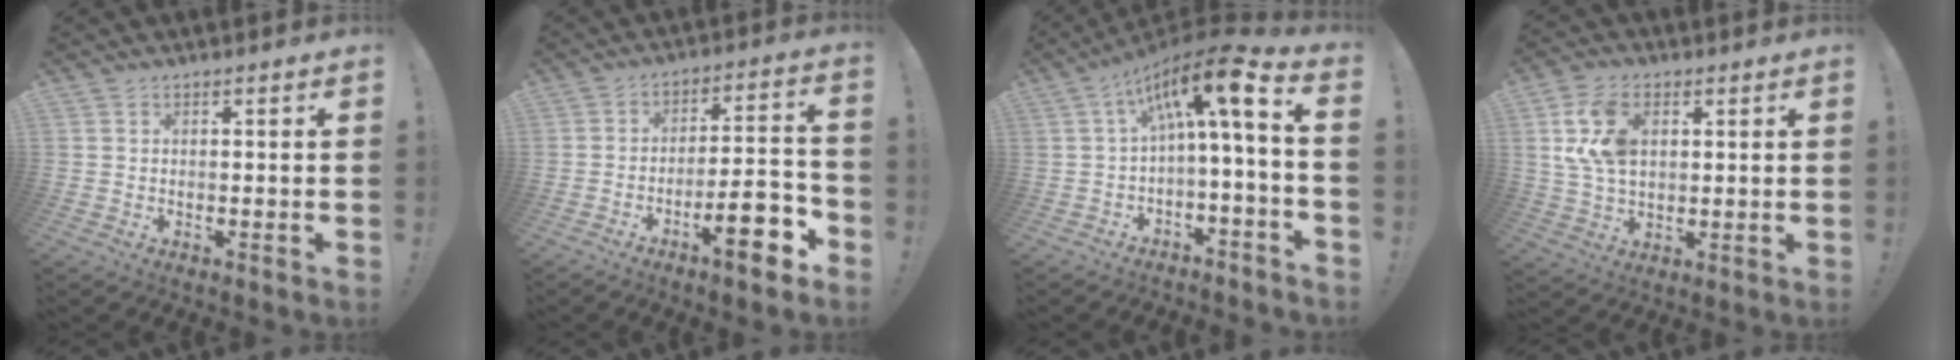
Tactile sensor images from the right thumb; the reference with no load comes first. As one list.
[{"total": 13.6, "force": [-7.4, 3.7, 10.9], "torque": [-0.138, 0.050, -0.116]}, {"total": 12.4, "force": [2.8, 1.2, 12.0], "torque": [-0.194, -0.021, 0.032]}, {"total": 13.5, "force": [3.6, 8.9, 9.6], "torque": [-0.191, -0.003, 0.067]}]